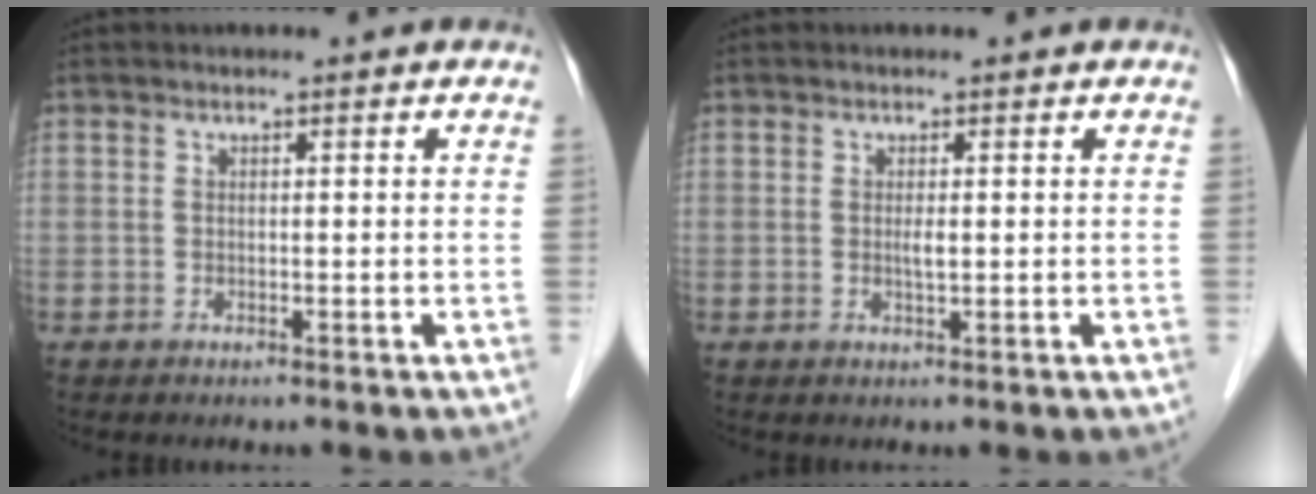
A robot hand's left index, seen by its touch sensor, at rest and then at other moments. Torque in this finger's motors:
{"motor_torque": [0.48, 0.23, 0.05, 0.03]}